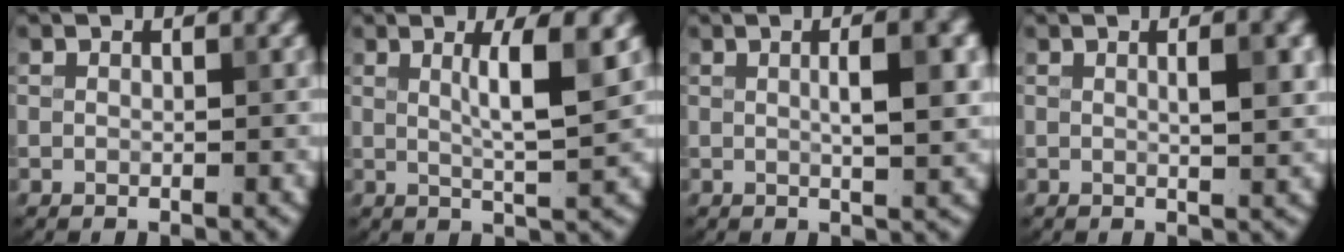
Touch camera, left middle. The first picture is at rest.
{"total": 4.5, "force": [1.3, 0.7, 4.3], "torque": [-0.064, -0.002, 0.022]}
{"total": 4.8, "force": [0.8, 1.2, 4.6], "torque": [-0.059, 0.010, 0.010]}
{"total": 3.2, "force": [0.7, 0.8, 3.0], "torque": [-0.035, 0.006, 0.007]}